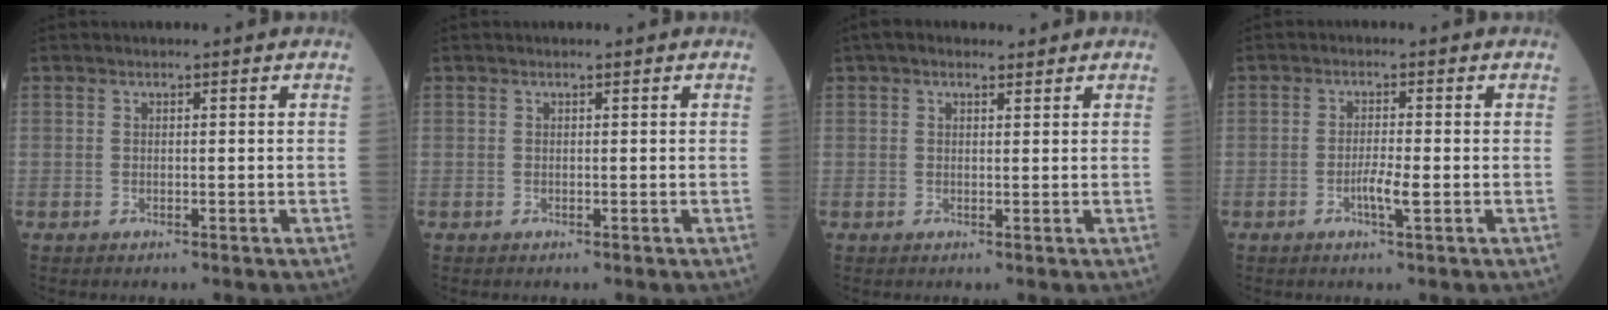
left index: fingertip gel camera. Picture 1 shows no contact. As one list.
[{"total": 0.0}, {"total": 2.6, "force": [1.7, 1.4, 1.4], "torque": [-0.032, 0.021, 0.027]}, {"total": 2.9, "force": [-1.1, 0.2, 2.7], "torque": [-0.053, -0.006, -0.023]}]